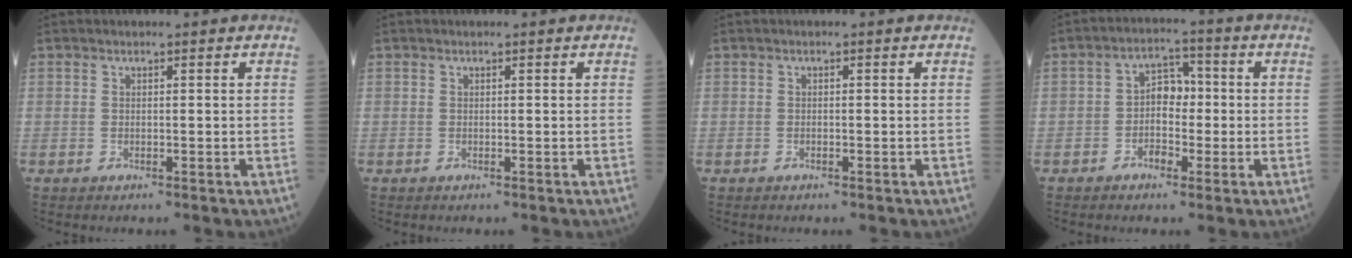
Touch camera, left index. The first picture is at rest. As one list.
[{"total": 0.0}, {"total": 0.0}, {"total": 4.8, "force": [-1.0, 3.4, 3.2], "torque": [-0.054, 0.020, -0.022]}]